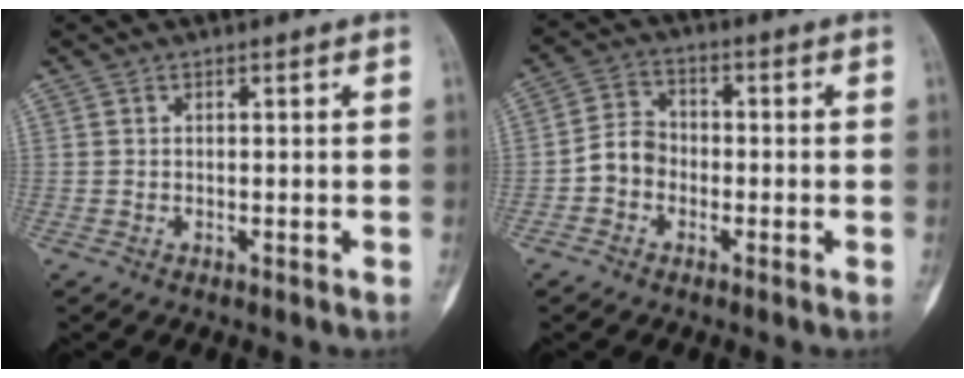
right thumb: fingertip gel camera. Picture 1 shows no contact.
{"total": 5.5, "force": [-1.7, 4.6, 2.6], "torque": [-0.030, 0.023, -0.044]}